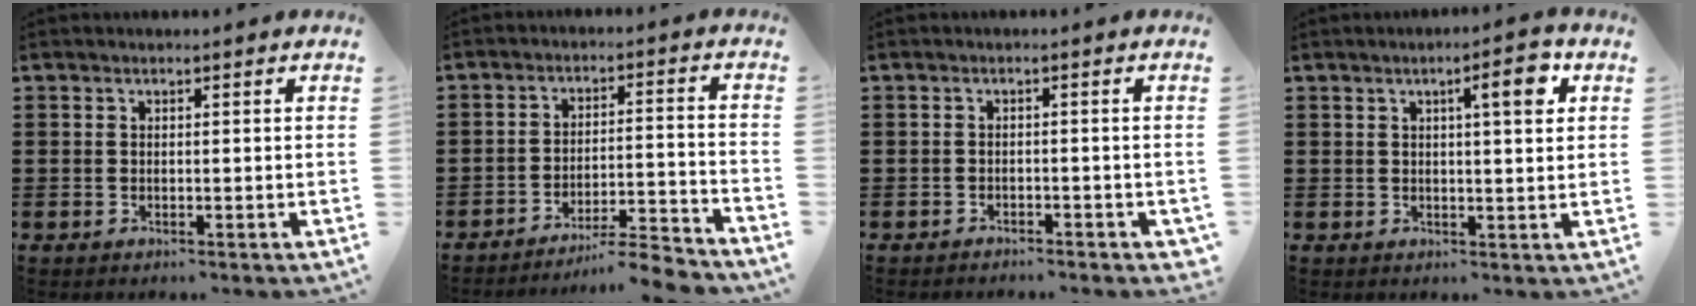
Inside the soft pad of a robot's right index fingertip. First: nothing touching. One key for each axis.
{"total": 6.4, "fx": -5.9, "fy": -0.2, "fz": 2.4, "tx": -0.036, "ty": -0.006, "tz": -0.113}
{"total": 1.1, "fx": -1.0, "fy": 0.4, "fz": 0.0, "tx": -0.006, "ty": 0.002, "tz": -0.024}
{"total": 5.1, "fx": 2.0, "fy": 0.9, "fz": 4.6, "tx": -0.063, "ty": -0.005, "tz": 0.022}